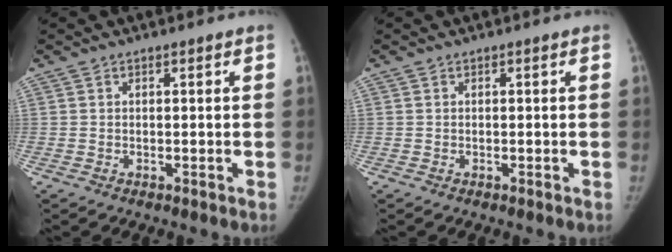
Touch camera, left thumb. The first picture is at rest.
{"total": 0.0}